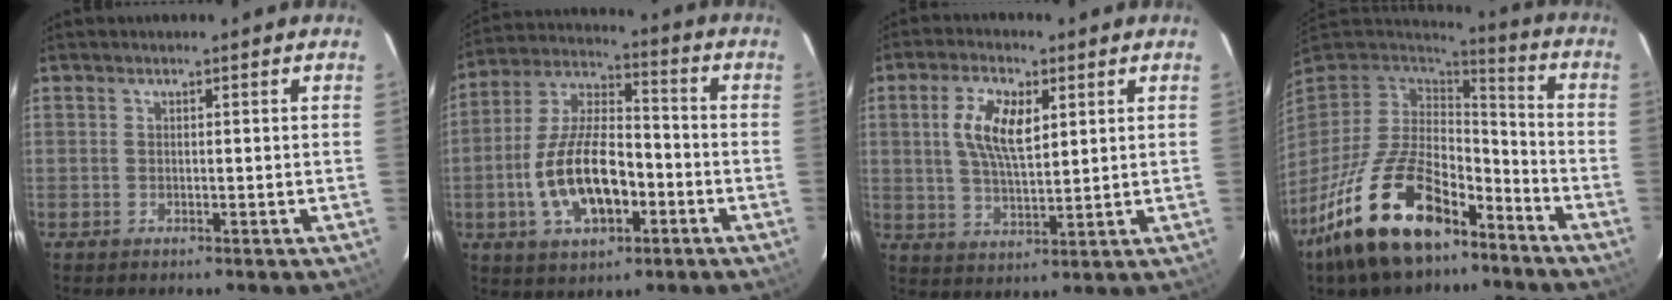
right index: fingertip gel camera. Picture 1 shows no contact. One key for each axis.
{"total": 15.4, "fx": -4.6, "fy": 7.3, "fz": 12.7, "tx": -0.256, "ty": 0.011, "tz": -0.074}
{"total": 8.8, "fx": 2.8, "fy": 3.7, "fz": 7.5, "tx": -0.144, "ty": 0.007, "tz": 0.053}
{"total": 23.0, "fx": -13.8, "fy": 11.0, "fz": 14.7, "tx": -0.298, "ty": -0.017, "tz": -0.233}